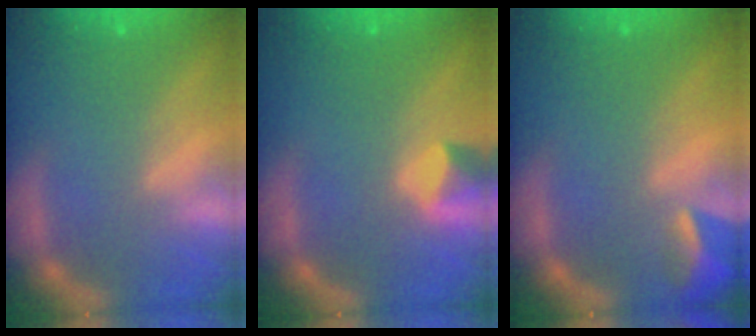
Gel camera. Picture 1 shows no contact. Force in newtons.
{"total": 1.9}
{"total": 3.4}